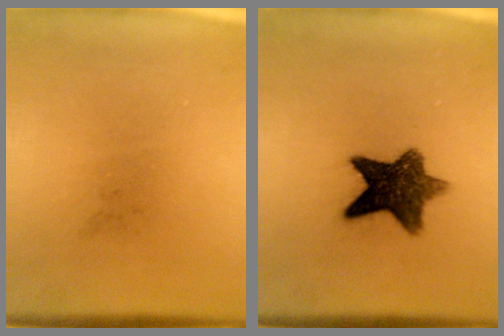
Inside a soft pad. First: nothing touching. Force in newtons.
{"total": 9.9}